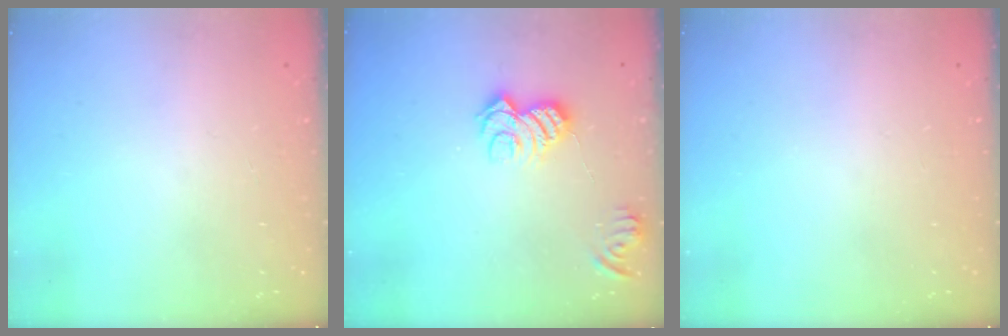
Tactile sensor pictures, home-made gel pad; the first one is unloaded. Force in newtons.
{"total": 10.2, "press": 10.2, "slide": 0.9}
{"total": 0.0}